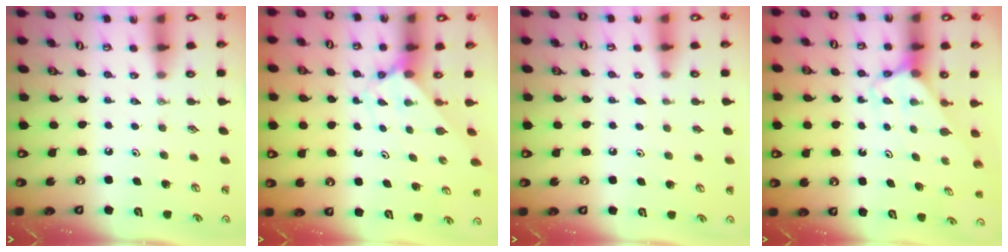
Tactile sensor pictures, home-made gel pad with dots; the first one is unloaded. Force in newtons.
{"total": 2.3, "press": 2.2, "slide": 0.2}
{"total": 6.1, "press": 6.1, "slide": 0.5}
{"total": 2.8, "press": 2.8, "slide": 0.3}